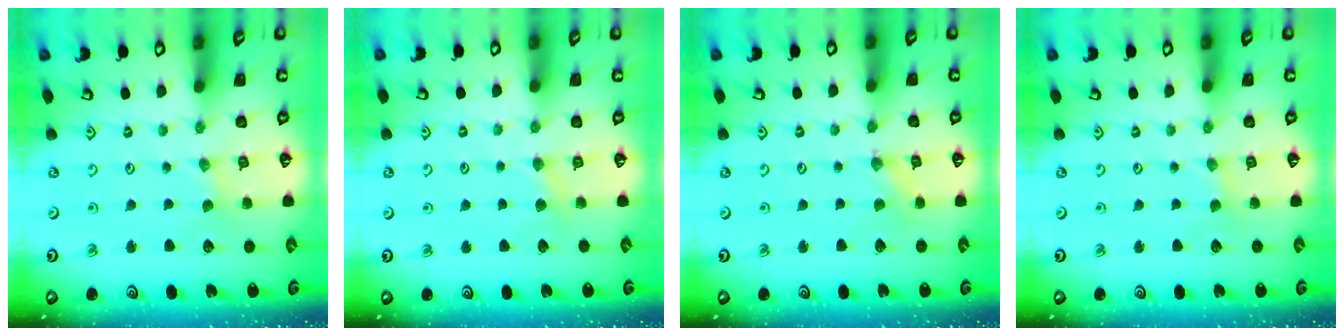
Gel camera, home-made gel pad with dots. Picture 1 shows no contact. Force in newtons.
{"total": 3.4, "press": 3.4, "slide": 0.5}
{"total": 0.0}
{"total": 0.6, "press": 0.6, "slide": 0.2}